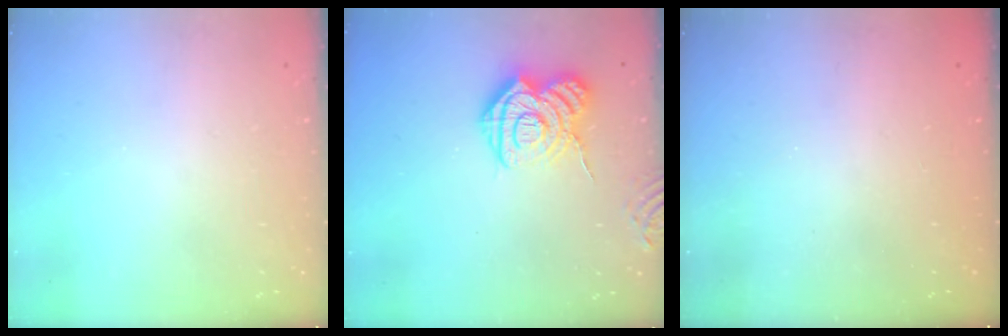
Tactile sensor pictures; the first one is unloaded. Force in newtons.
{"total": 14.2, "press": 14.2, "slide": 1.1}
{"total": 2.5, "press": 2.4, "slide": 0.8}